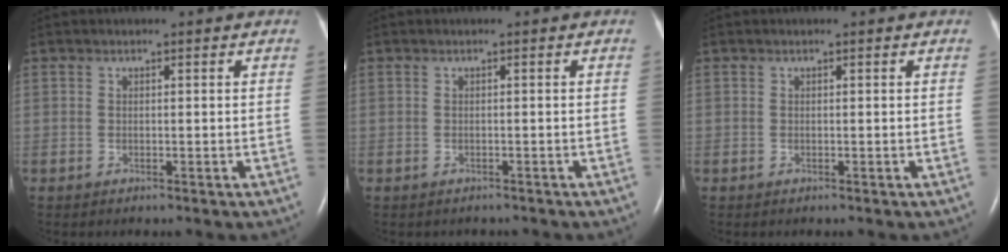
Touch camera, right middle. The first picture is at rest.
{"total": 1.7, "force": [-1.5, 0.7, 0.3], "torque": [-0.012, -0.002, -0.017]}
{"total": 0.0}